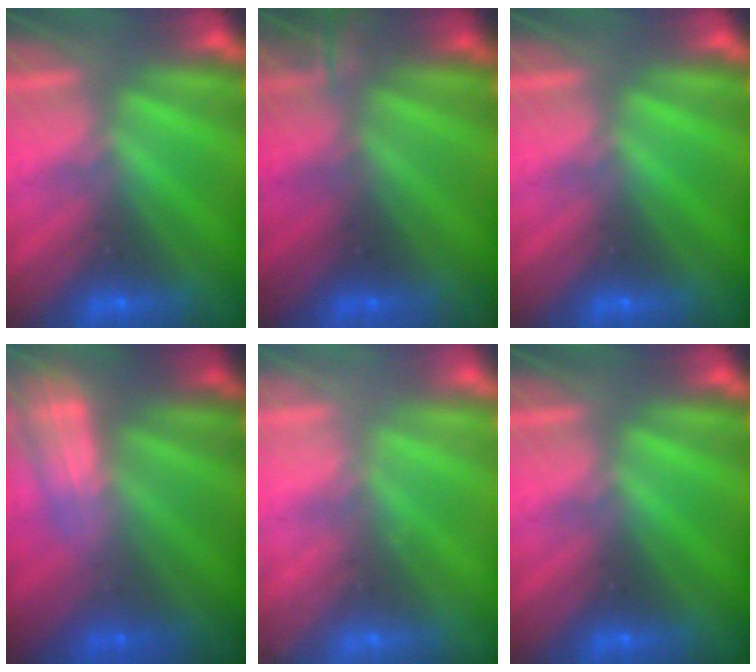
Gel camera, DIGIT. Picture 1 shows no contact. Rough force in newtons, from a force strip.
{"total": 3.7}
{"total": 0.0}
{"total": 2.4}
{"total": 2.3}
{"total": 0.0}